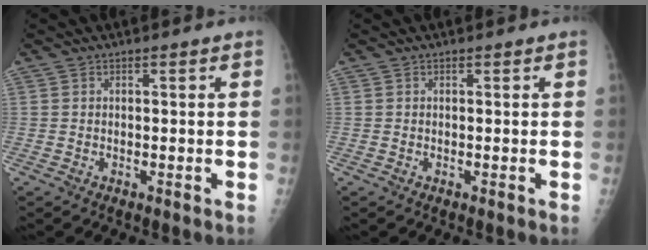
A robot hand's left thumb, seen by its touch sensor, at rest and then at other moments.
{"total": 0.0}